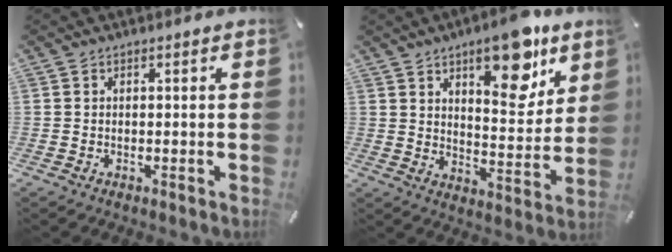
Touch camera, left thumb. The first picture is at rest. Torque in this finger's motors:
{"motor_torque": [1.94, 0.90, 0.62, 0.18, 0.18]}